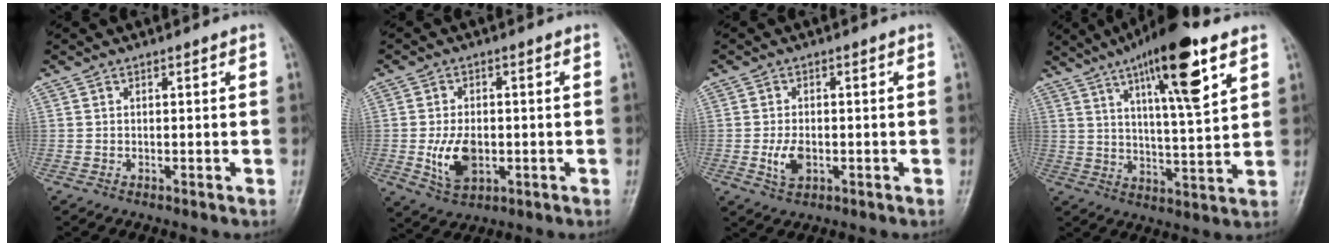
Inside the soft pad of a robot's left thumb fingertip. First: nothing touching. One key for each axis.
{"total": 8.0, "fx": -1.4, "fy": 5.1, "fz": 6.1, "tx": -0.100, "ty": -0.003, "tz": -0.017}
{"total": 4.5, "fx": -1.0, "fy": 2.8, "fz": 3.4, "tx": -0.065, "ty": 0.000, "tz": -0.016}
{"total": 16.6, "fx": 8.6, "fy": 3.6, "fz": 13.7, "tx": -0.209, "ty": -0.031, "tz": 0.139}